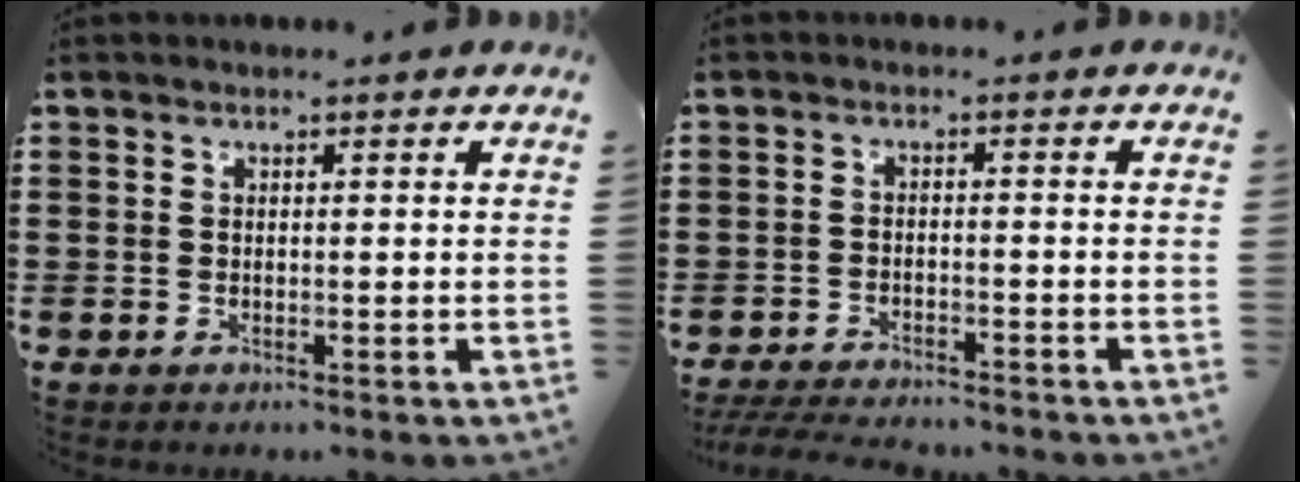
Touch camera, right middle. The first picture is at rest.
{"total": 3.7, "force": [-3.6, 0.4, 0.8], "torque": [-0.028, -0.005, -0.079]}